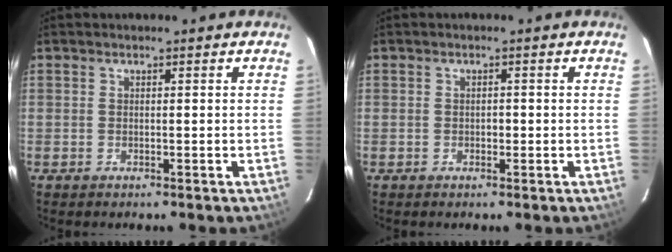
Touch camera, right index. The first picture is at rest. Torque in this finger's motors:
{"motor_torque": [0.16, 0.07, 0.08, 0.01]}